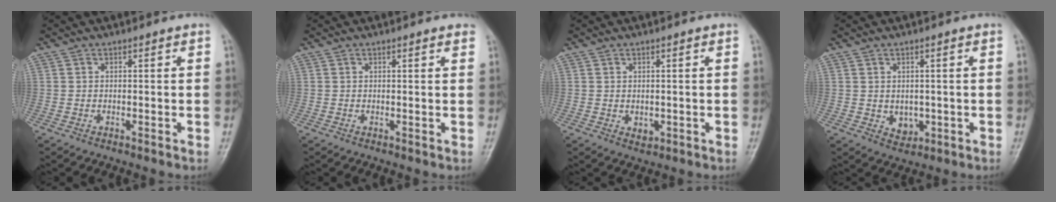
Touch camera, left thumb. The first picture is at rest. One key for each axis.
{"total": 1.4, "fx": 1.0, "fy": 0.3, "fz": 1.0, "tx": -0.009, "ty": 0.000, "tz": 0.009}
{"total": 1.9, "fx": 0.0, "fy": 1.4, "fz": 1.3, "tx": -0.014, "ty": -0.003, "tz": 0.005}
{"total": 3.2, "fx": -0.2, "fy": 2.6, "fz": 1.9, "tx": -0.016, "ty": -0.003, "tz": 0.006}